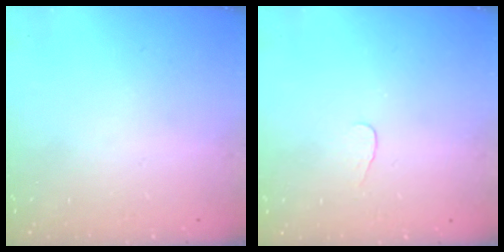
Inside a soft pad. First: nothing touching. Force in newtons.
{"total": 2.8, "press": 2.7, "slide": 0.3}